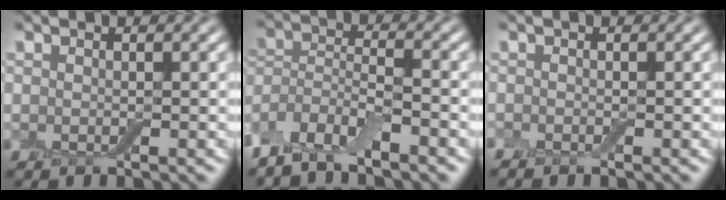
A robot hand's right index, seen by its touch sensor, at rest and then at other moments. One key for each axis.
{"total": 5.2, "fx": -4.2, "fy": 1.4, "fz": 2.7, "tx": -0.055, "ty": 0.001, "tz": -0.088}
{"total": 0.6, "fx": -0.6, "fy": -0.1, "fz": 0.1, "tx": -0.002, "ty": -0.004, "tz": -0.013}